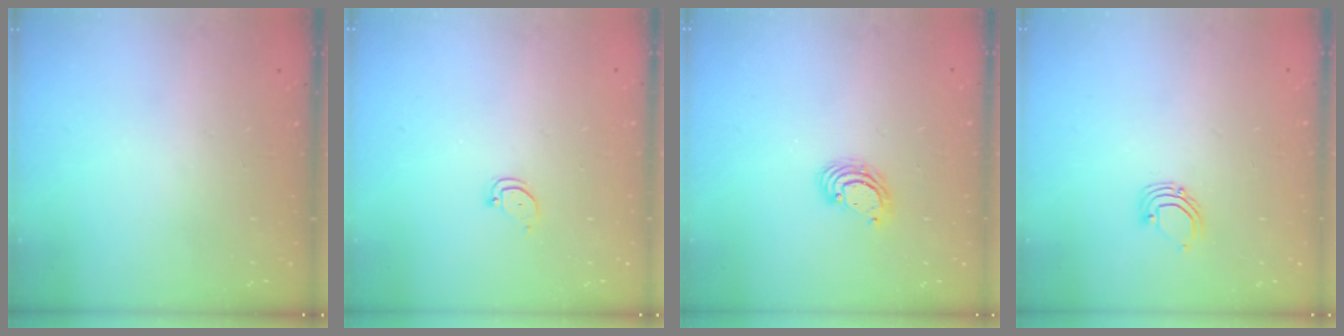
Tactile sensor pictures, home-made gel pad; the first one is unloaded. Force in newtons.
{"total": 2.4, "press": 2.4, "slide": 0.2}
{"total": 3.3, "press": 3.3, "slide": 0.2}
{"total": 3.8, "press": 3.8, "slide": 0.3}